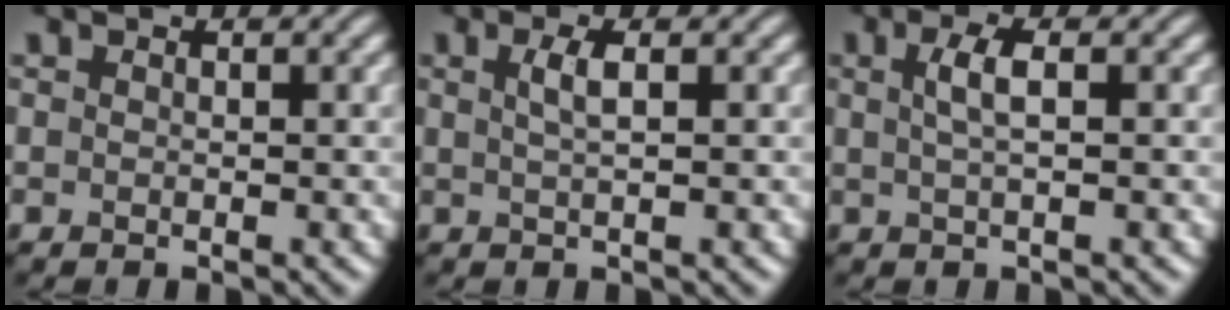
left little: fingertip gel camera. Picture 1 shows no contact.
{"total": 2.1, "force": [0.6, 0.6, 1.9], "torque": [-0.034, 0.003, 0.009]}
{"total": 2.4, "force": [0.5, 0.6, 2.2], "torque": [-0.044, 0.005, 0.008]}